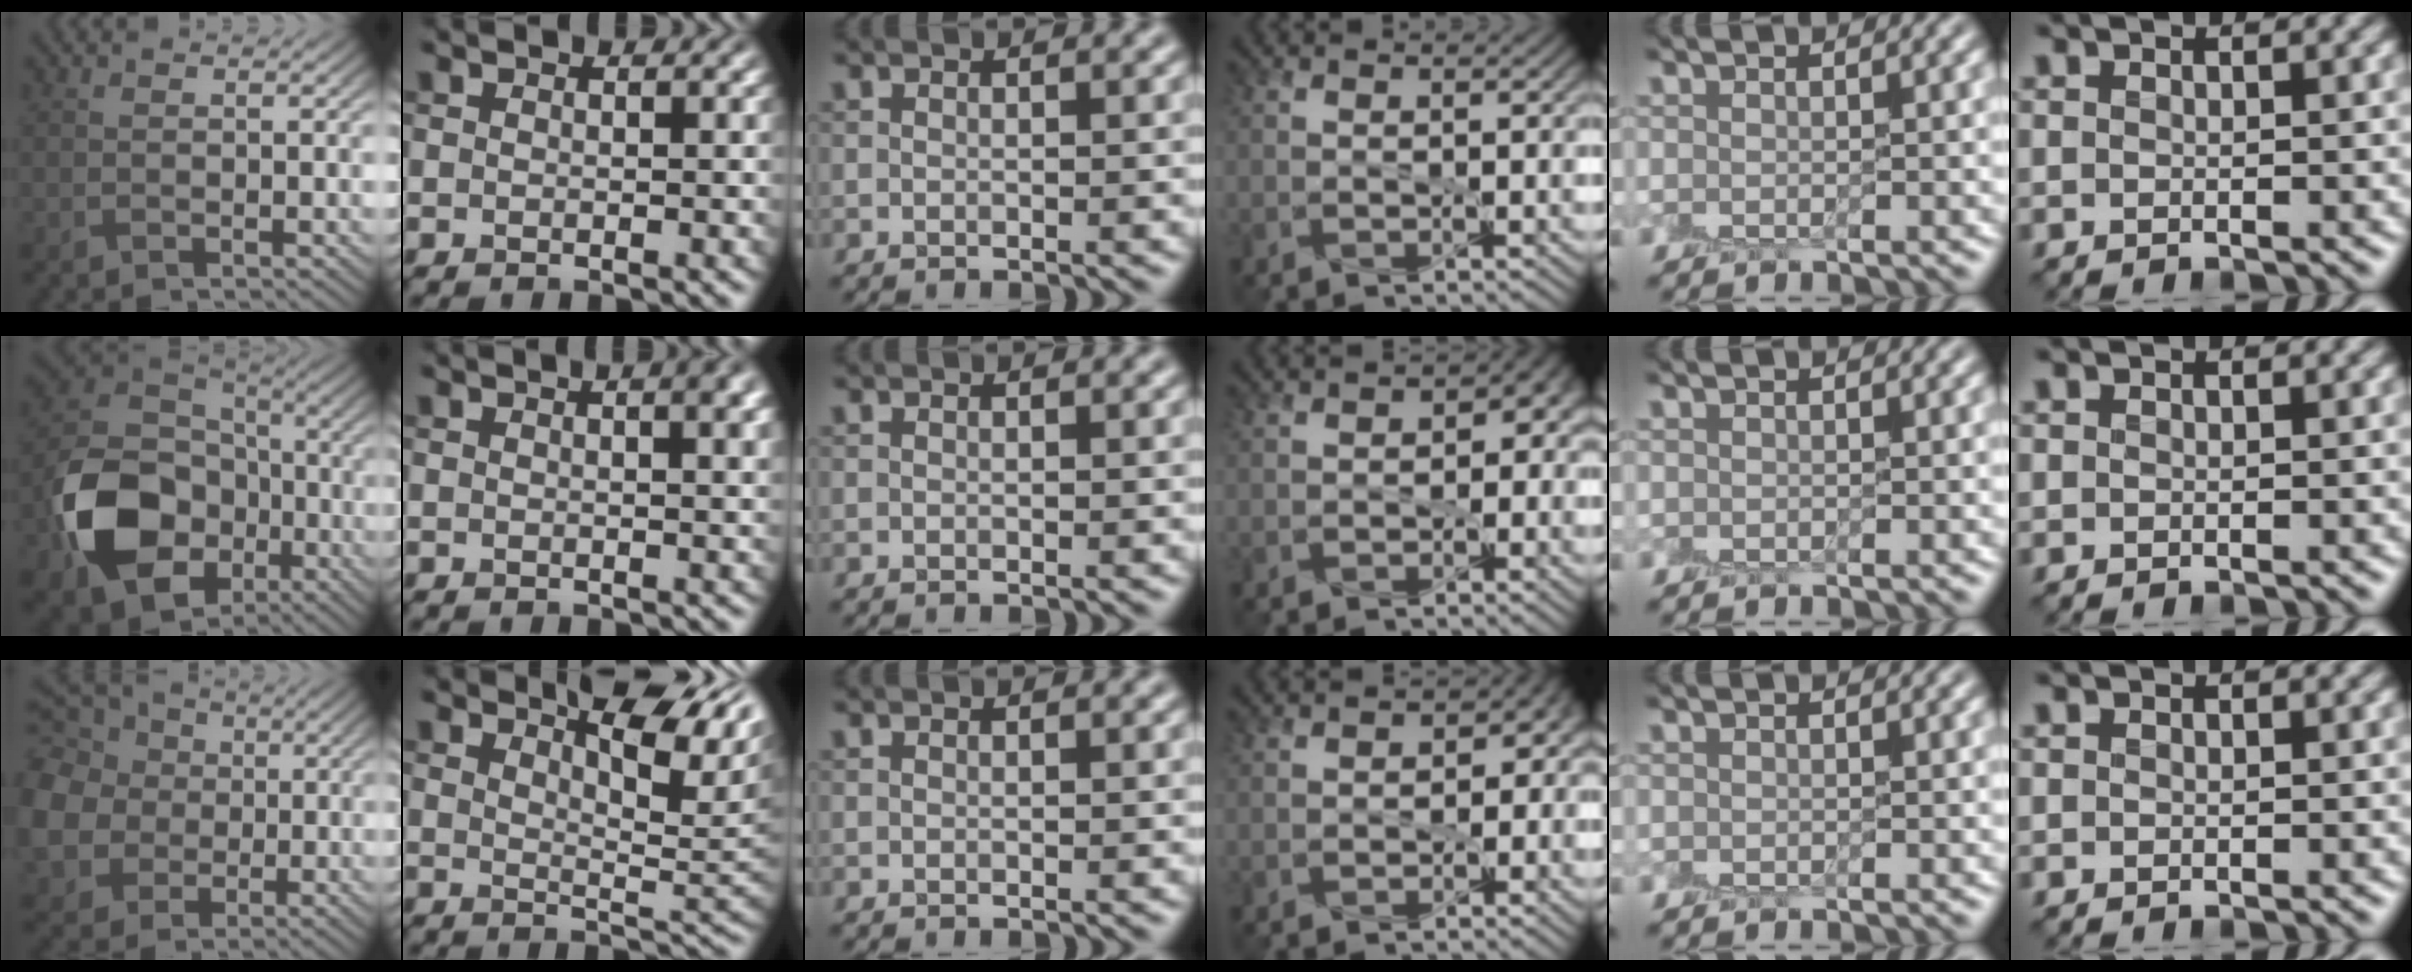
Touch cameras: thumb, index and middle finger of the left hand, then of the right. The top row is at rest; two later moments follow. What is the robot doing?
{"motion": "peel", "object": "lint roller sheet"}